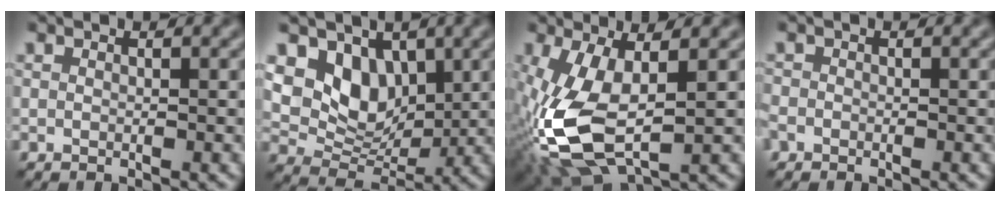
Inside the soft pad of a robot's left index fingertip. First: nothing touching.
{"total": 6.0, "force": [1.9, 4.4, 3.6], "torque": [-0.063, -0.015, 0.029]}
{"total": 10.5, "force": [-1.4, 5.2, 9.0], "torque": [-0.224, -0.018, -0.023]}
{"total": 0.9, "force": [-0.6, 0.7, 0.2], "torque": [-0.002, -0.001, -0.015]}